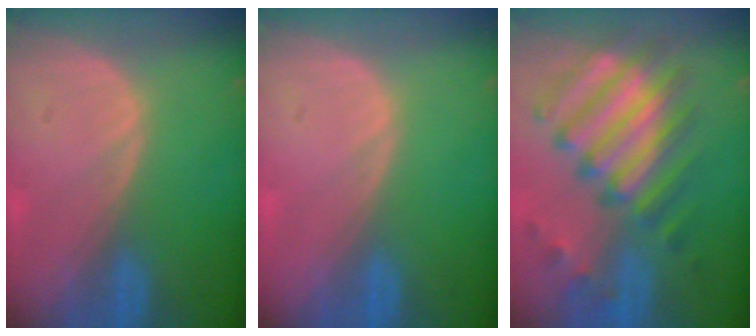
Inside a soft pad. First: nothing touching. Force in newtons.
{"total": 0.0}
{"total": 11.3, "press": 10.6, "slide": 3.9}